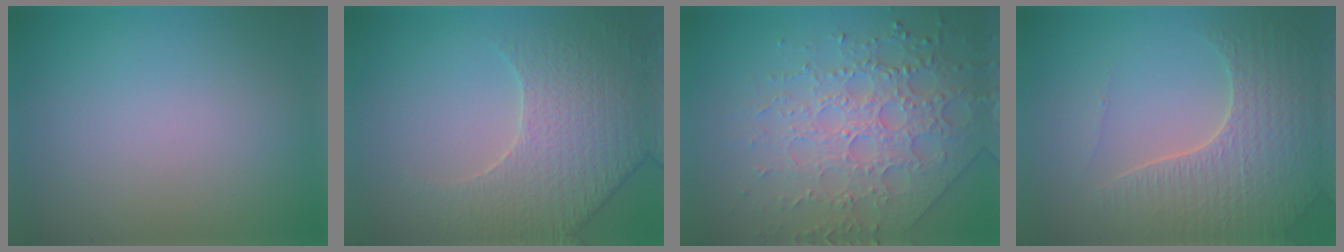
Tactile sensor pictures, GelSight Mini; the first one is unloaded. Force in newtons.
{"total": 4.7, "press": 4.6, "slide": 1.2}
{"total": 6.4, "press": 5.3, "slide": 3.6}
{"total": 4.9, "press": 4.5, "slide": 2.1}